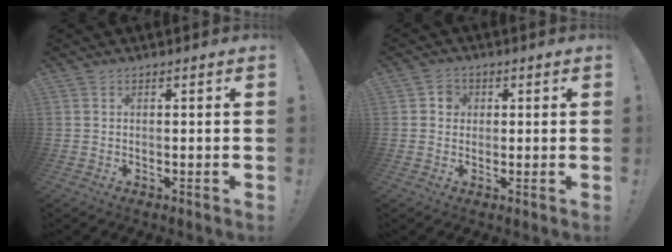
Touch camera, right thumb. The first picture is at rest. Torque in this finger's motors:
{"motor_torque": [0.42, 0.59, -0.18, 0.08, 0.02]}